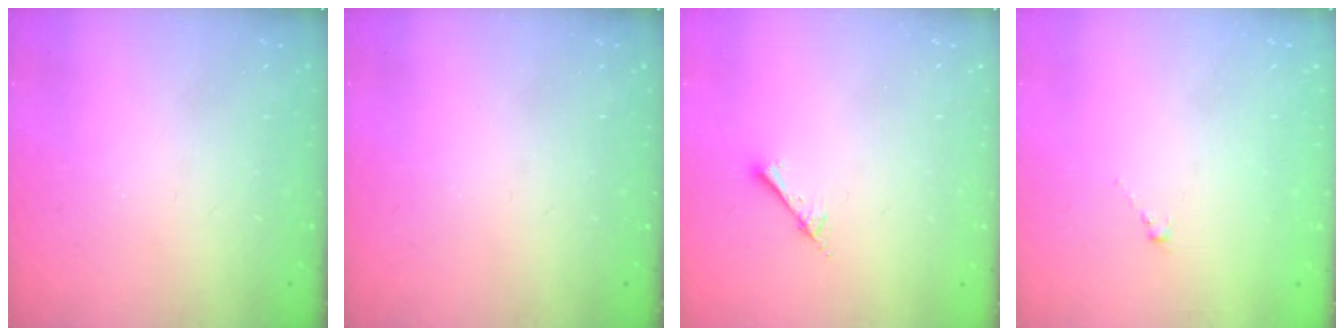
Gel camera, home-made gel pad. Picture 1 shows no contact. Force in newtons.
{"total": 0.0}
{"total": 2.4, "press": 2.4, "slide": 0.2}
{"total": 0.8, "press": 0.7, "slide": 0.5}